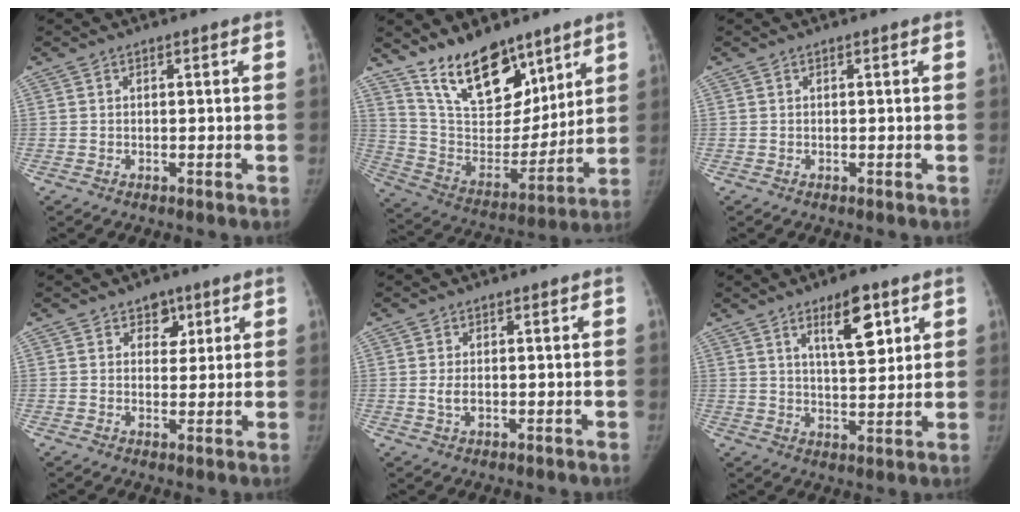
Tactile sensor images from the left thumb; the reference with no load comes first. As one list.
[{"total": 19.7, "force": [13.6, 9.7, 10.3], "torque": [-0.122, -0.083, 0.246]}, {"total": 0.0}, {"total": 4.5, "force": [2.4, 3.3, 1.9], "torque": [0.005, -0.010, 0.034]}, {"total": 2.1, "force": [0.1, 1.3, 1.7], "torque": [-0.035, -0.005, 0.004]}, {"total": 9.5, "force": [4.9, 3.6, 7.3], "torque": [-0.095, -0.031, 0.081]}]